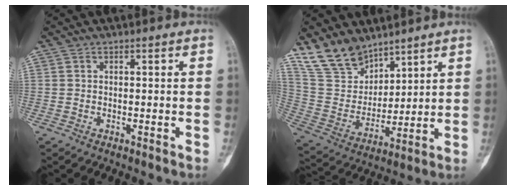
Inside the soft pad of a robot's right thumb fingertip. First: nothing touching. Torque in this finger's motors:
{"motor_torque": [-1.39, 2.36, -0.32, 0.66, 0.01]}